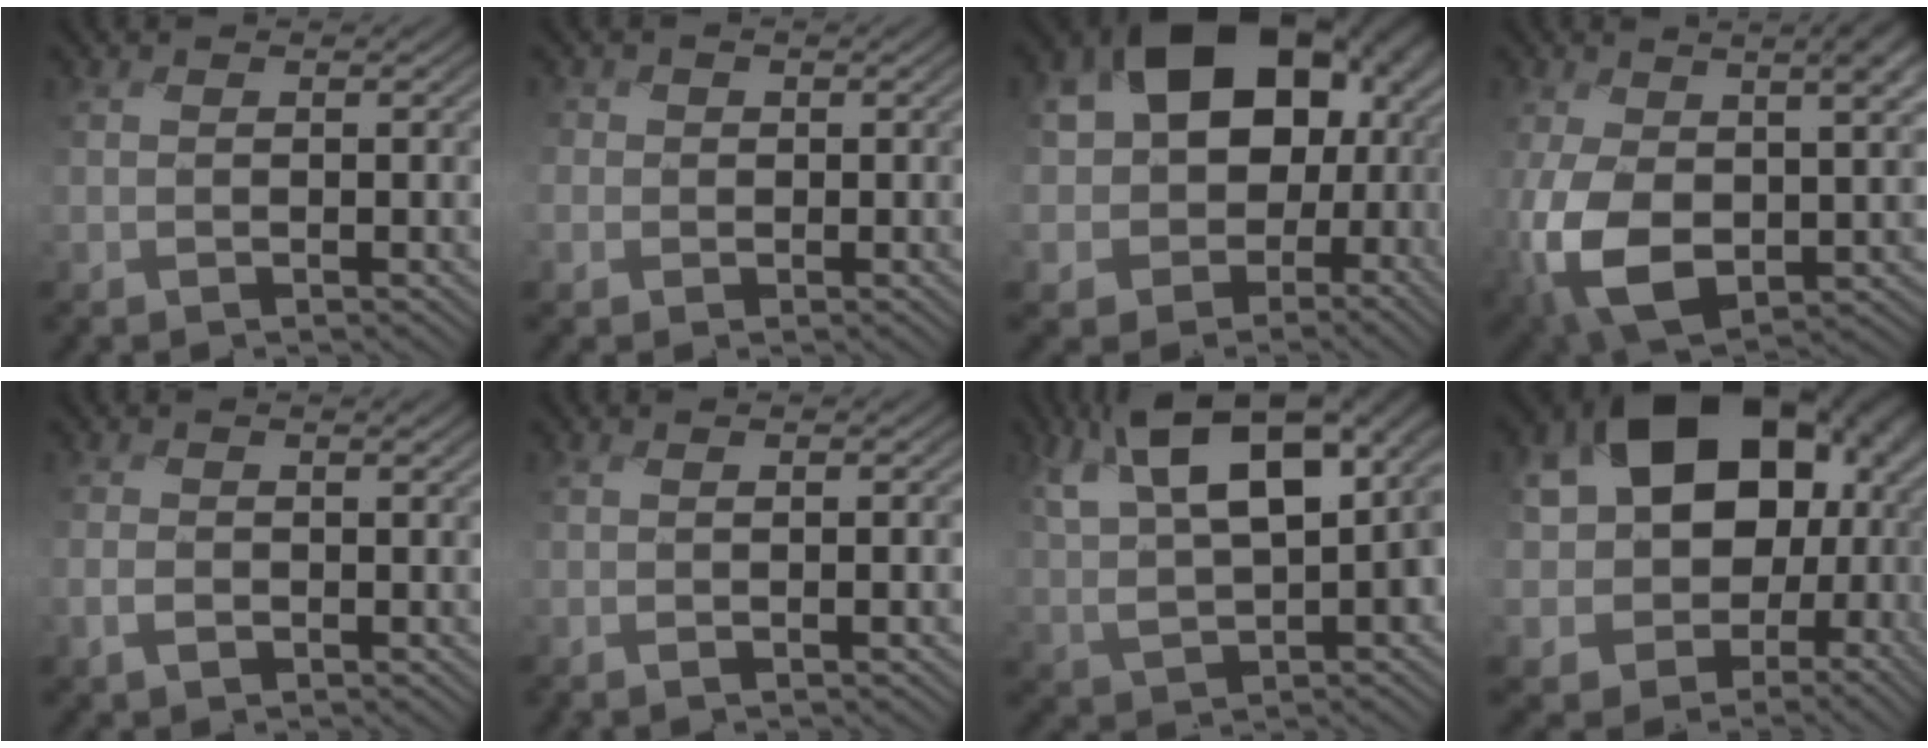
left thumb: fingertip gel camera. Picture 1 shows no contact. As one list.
[{"total": 1.9, "force": [-0.3, 1.8, -0.6], "torque": [0.006, -0.002, -0.014]}, {"total": 17.9, "force": [3.4, 13.8, 10.9], "torque": [-0.175, -0.030, 0.084]}, {"total": 12.5, "force": [-0.3, 7.0, 10.4], "torque": [-0.219, -0.036, 0.005]}, {"total": 1.4, "force": [-0.3, 0.9, 1.0], "torque": [-0.018, -0.001, -0.008]}, {"total": 1.6, "force": [0.0, 0.1, 1.6], "torque": [-0.016, 0.004, -0.012]}, {"total": 15.8, "force": [5.6, 8.2, 12.3], "torque": [-0.217, 0.009, 0.096]}, {"total": 19.9, "force": [5.0, 15.3, 11.6], "torque": [-0.203, -0.025, 0.120]}]